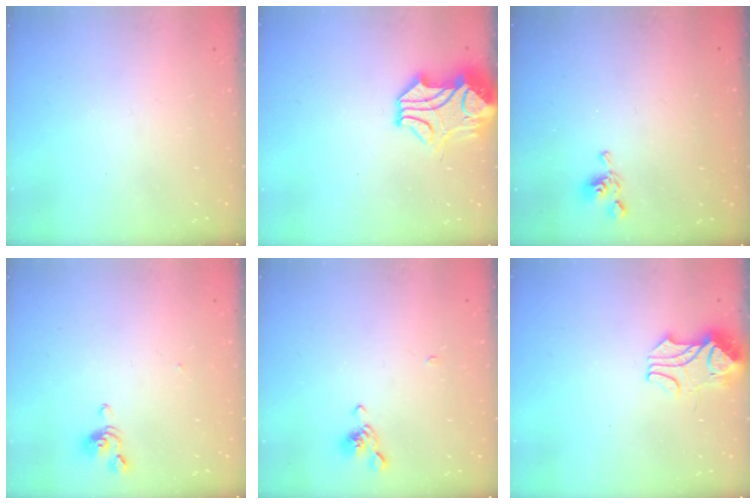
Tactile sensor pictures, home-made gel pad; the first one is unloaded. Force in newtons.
{"total": 5.7, "press": 5.6, "slide": 1.3}
{"total": 5.7, "press": 5.7, "slide": 0.3}
{"total": 1.2, "press": 1.1, "slide": 0.4}
{"total": 3.2, "press": 3.1, "slide": 0.7}
{"total": 2.1, "press": 1.9, "slide": 0.9}